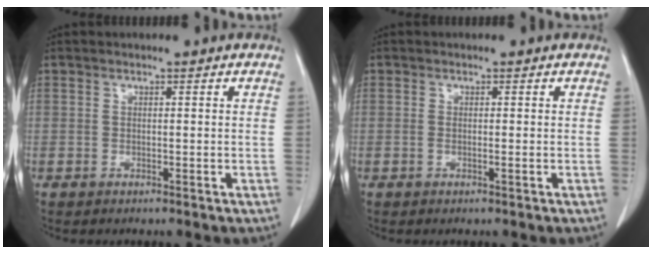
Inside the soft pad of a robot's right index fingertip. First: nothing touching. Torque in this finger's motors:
{"motor_torque": [0.04, 0.04, -0.09, -0.01]}